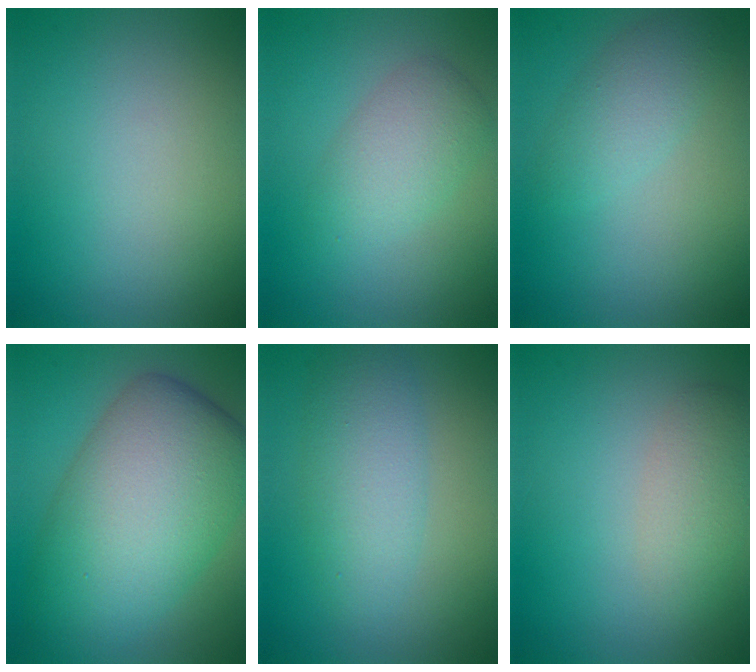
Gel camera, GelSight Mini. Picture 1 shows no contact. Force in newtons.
{"total": 3.2, "press": 3.2, "slide": 0.1}
{"total": 2.5, "press": 2.5, "slide": 0.1}
{"total": 11.3, "press": 11.3, "slide": 0.1}
{"total": 4.2, "press": 4.2, "slide": 0.2}
{"total": 2.3, "press": 2.3, "slide": 0.1}